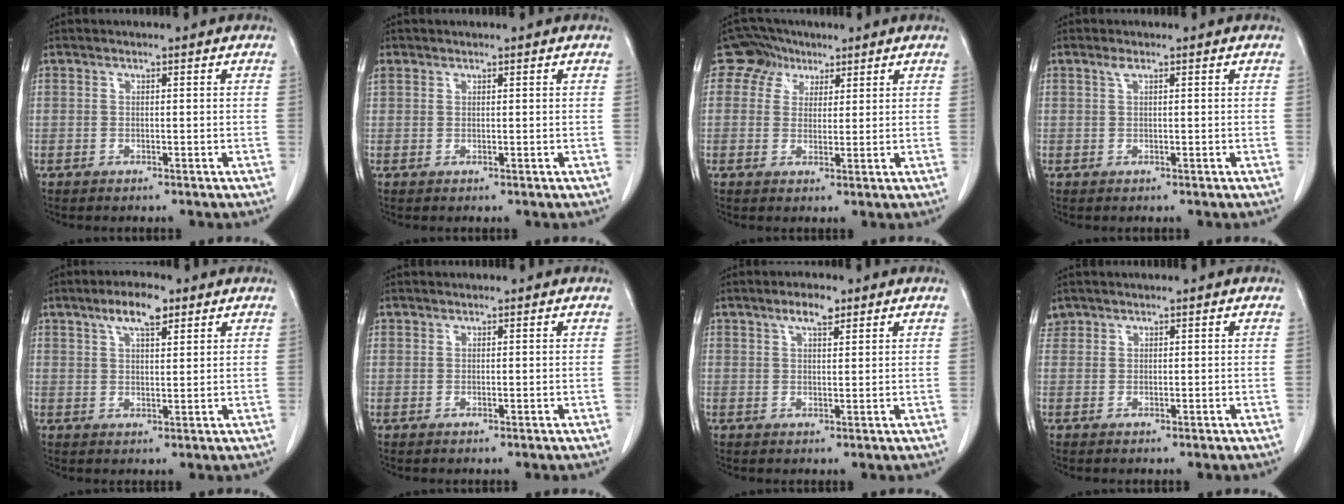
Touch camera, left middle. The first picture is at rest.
{"total": 1.2, "force": [0.8, 0.8, 0.3], "torque": [-0.012, 0.014, 0.019]}
{"total": 5.3, "force": [3.1, 4.2, 0.5], "torque": [-0.009, 0.018, 0.056]}
{"total": 0.8, "force": [0.5, 0.2, 0.6], "torque": [-0.016, 0.005, 0.010]}
{"total": 5.8, "force": [3.6, 1.7, 4.2], "torque": [-0.078, 0.008, 0.060]}
{"total": 0.6, "force": [0.5, 0.4, 0.0], "torque": [0.001, -0.001, 0.006]}
{"total": 3.5, "force": [2.3, 1.0, 2.4], "torque": [-0.045, 0.005, 0.039]}
{"total": 1.5, "force": [1.3, 0.8, -0.2], "torque": [0.005, 0.012, 0.025]}